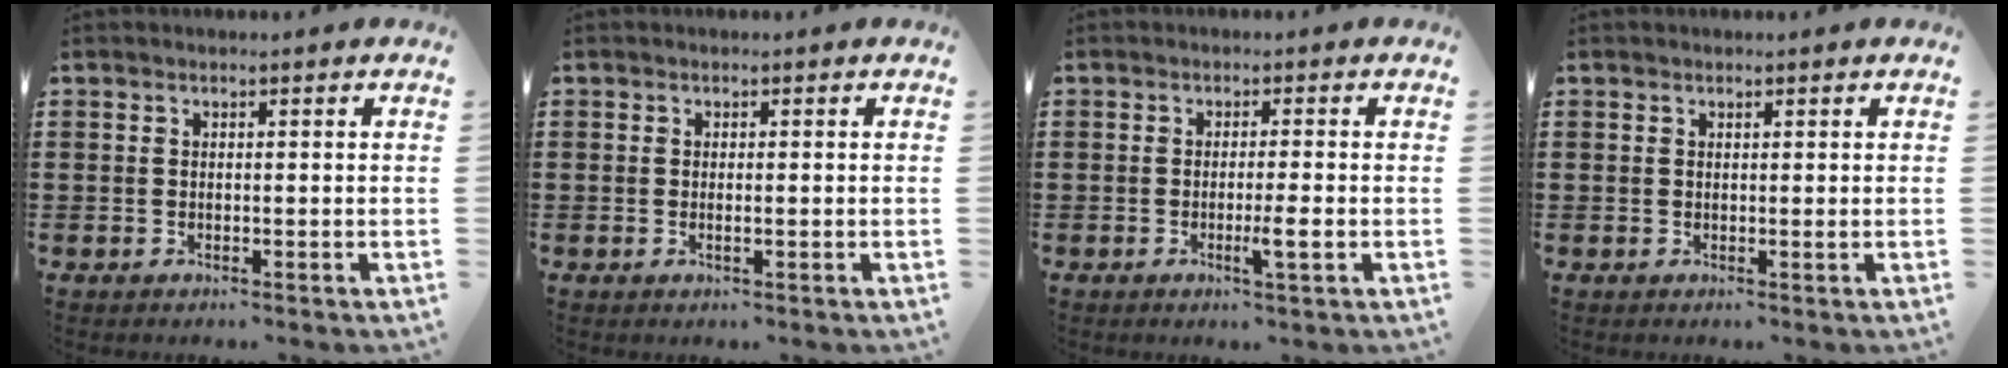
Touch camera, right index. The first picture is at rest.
{"total": 0.8, "force": [-0.1, 0.2, 0.8], "torque": [-0.014, 0.000, -0.002]}
{"total": 3.4, "force": [-1.1, -0.1, 3.3], "torque": [-0.053, -0.009, -0.021]}
{"total": 0.5, "force": [0.2, 0.0, 0.5], "torque": [-0.009, -0.001, 0.005]}